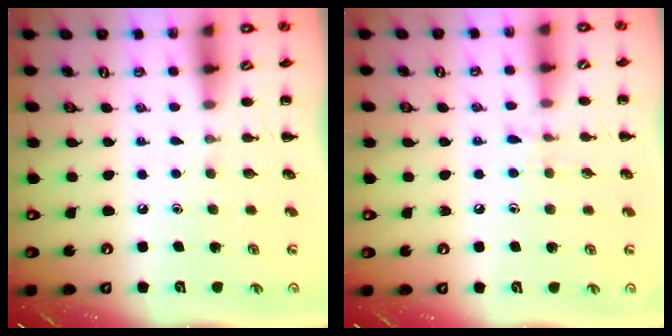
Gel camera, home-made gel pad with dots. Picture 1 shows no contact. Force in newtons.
{"total": 5.8, "press": 5.5, "slide": 2.0}